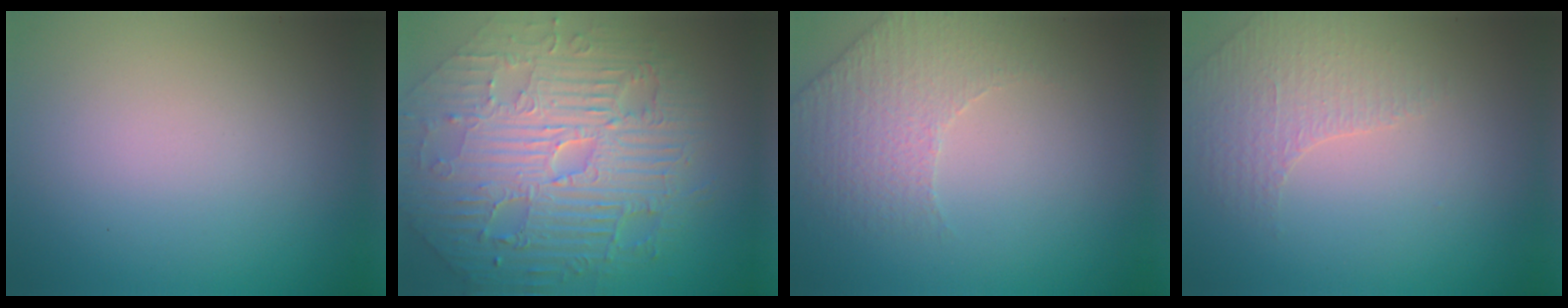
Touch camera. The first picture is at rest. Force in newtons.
{"total": 11.7, "press": 7.5, "slide": 9.0}
{"total": 2.2, "press": 2.0, "slide": 1.0}
{"total": 1.5, "press": 1.2, "slide": 0.8}